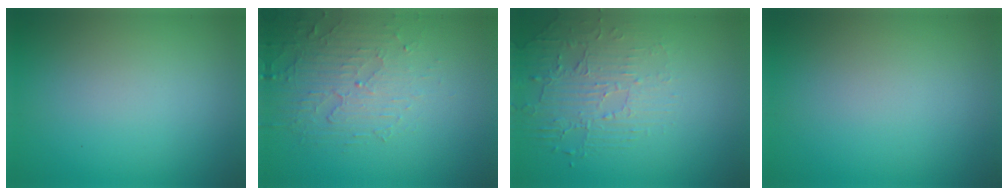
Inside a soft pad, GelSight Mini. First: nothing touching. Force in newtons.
{"total": 3.8, "press": 3.4, "slide": 1.8}
{"total": 2.2, "press": 1.7, "slide": 1.5}
{"total": 0.0}